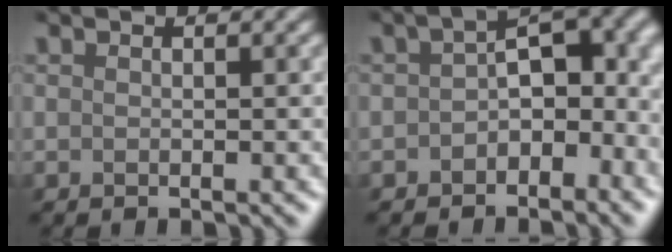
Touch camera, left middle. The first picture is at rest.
{"total": 7.3, "force": [-1.6, 4.4, 5.7], "torque": [-0.067, 0.011, -0.034]}